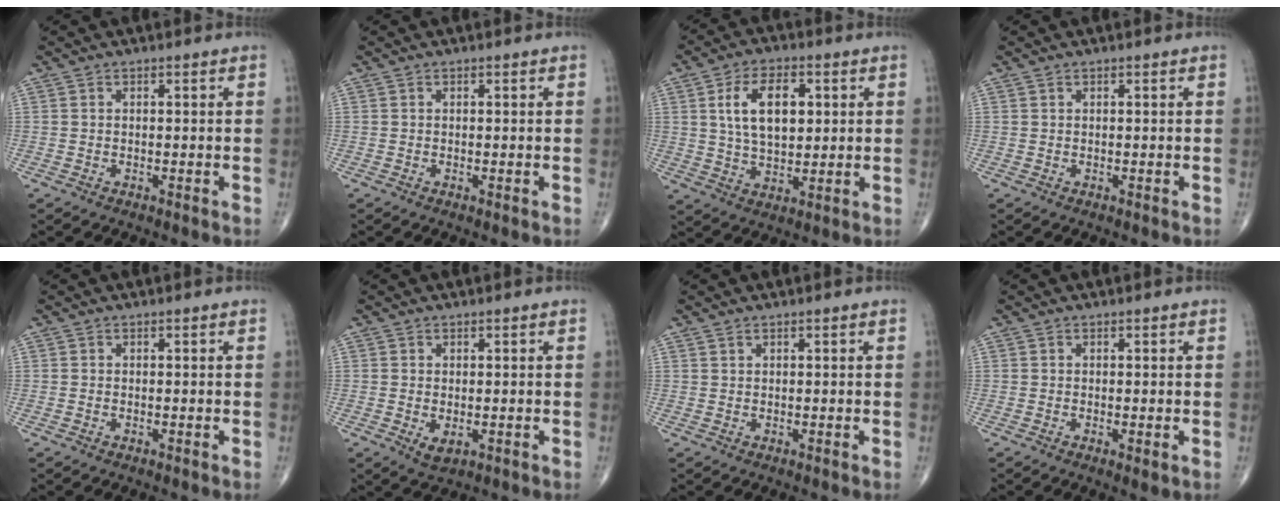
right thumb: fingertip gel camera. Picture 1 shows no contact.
{"total": 0.0}
{"total": 11.4, "force": [2.7, 6.5, 8.9], "torque": [-0.137, -0.004, 0.049]}
{"total": 0.0}
{"total": 0.0}
{"total": 2.6, "force": [-0.5, 1.5, 2.1], "torque": [-0.034, -0.006, 0.000]}
{"total": 0.5, "force": [0.4, 0.2, 0.2], "torque": [-0.005, -0.001, 0.009]}
{"total": 1.5, "force": [-0.3, 0.4, 1.4], "torque": [-0.026, -0.007, -0.003]}